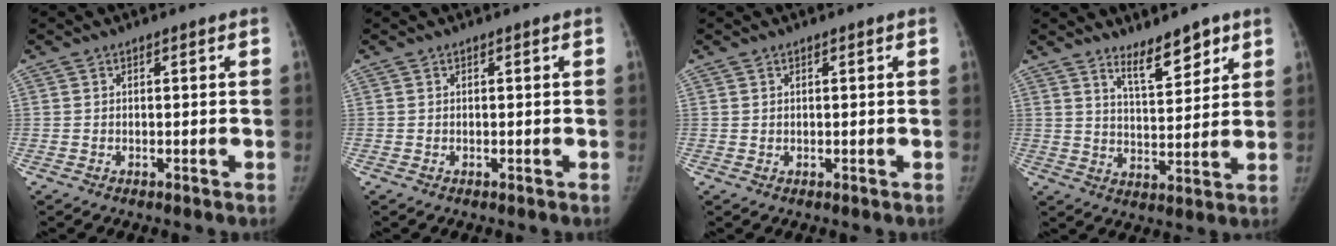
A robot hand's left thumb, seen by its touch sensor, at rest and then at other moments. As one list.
[{"total": 0.0}, {"total": 0.6, "force": [0.5, 0.3, 0.1], "torque": [0.001, -0.003, 0.007]}, {"total": 8.0, "force": [6.0, 2.8, 4.6], "torque": [-0.048, -0.050, 0.099]}]